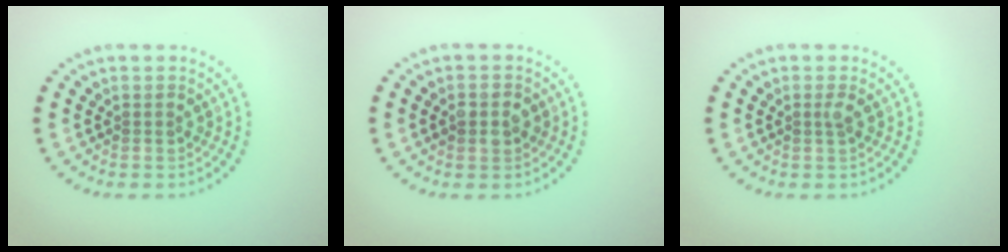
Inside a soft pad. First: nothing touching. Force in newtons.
{"total": 2.4, "press": 2.4, "slide": 0.1}
{"total": 0.8, "press": 0.6, "slide": 0.6}